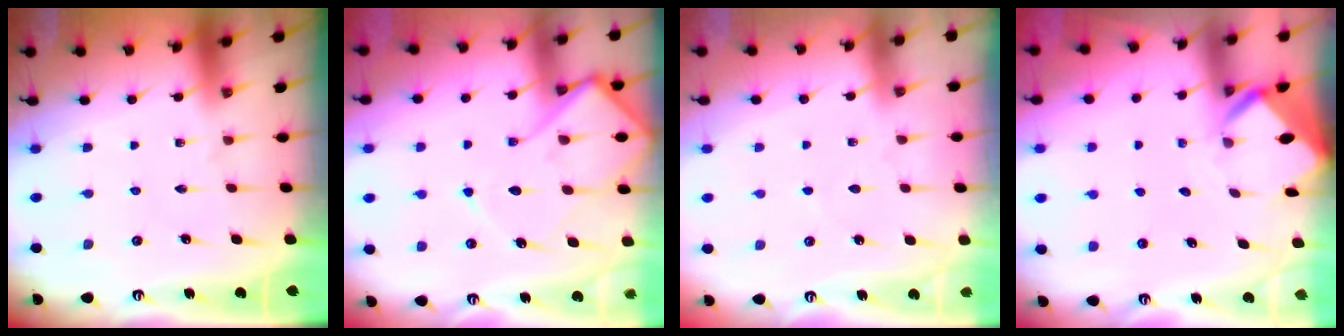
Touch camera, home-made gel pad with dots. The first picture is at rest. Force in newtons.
{"total": 12.9, "press": 12.9, "slide": 1.1}
{"total": 2.5, "press": 2.5, "slide": 0.4}
{"total": 3.2, "press": 3.2, "slide": 0.2}